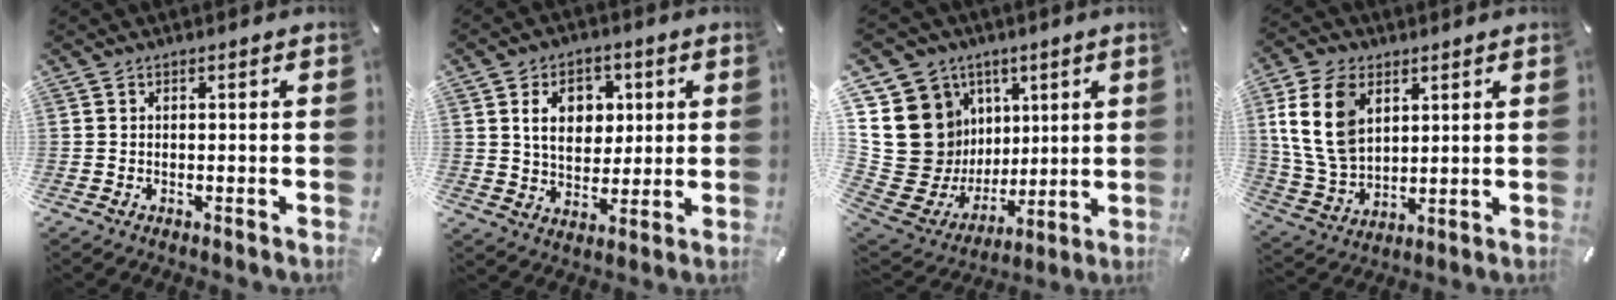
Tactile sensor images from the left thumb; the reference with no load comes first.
{"total": 10.4, "force": [3.0, 7.9, 6.0], "torque": [-0.089, 0.003, 0.051]}
{"total": 19.9, "force": [3.6, 18.3, 7.0], "torque": [-0.093, -0.049, 0.112]}
{"total": 14.1, "force": [4.9, 10.0, 8.6], "torque": [-0.216, -0.004, 0.089]}